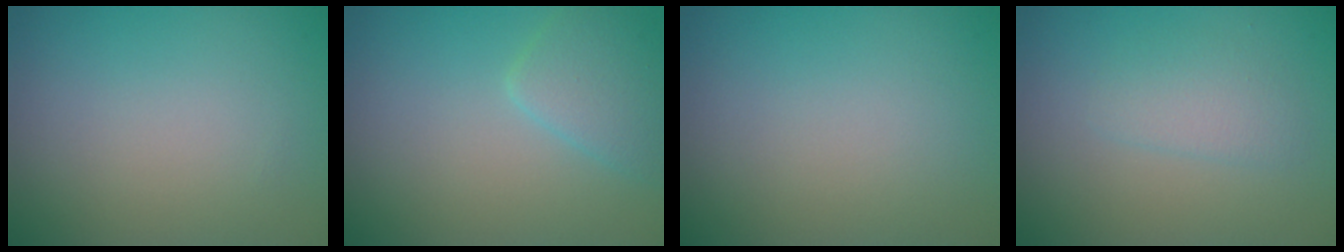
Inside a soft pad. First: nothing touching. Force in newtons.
{"total": 2.8, "press": 2.8, "slide": 0.1}
{"total": 0.0}
{"total": 2.0, "press": 2.0, "slide": 0.1}